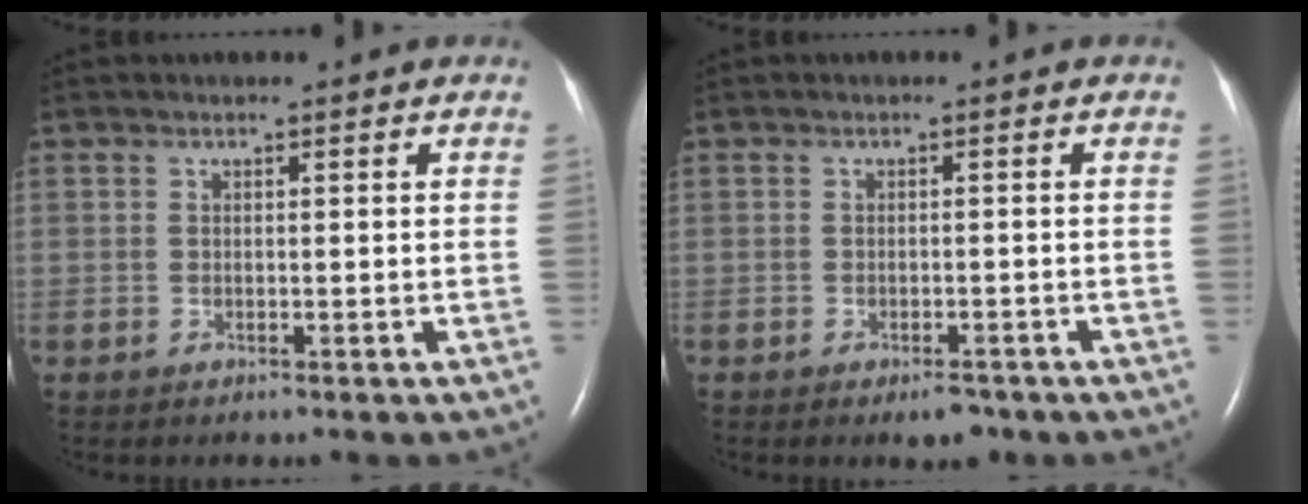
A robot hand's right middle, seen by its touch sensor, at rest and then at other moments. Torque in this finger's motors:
{"motor_torque": [0.06, 0.00, 0.05, 0.01]}